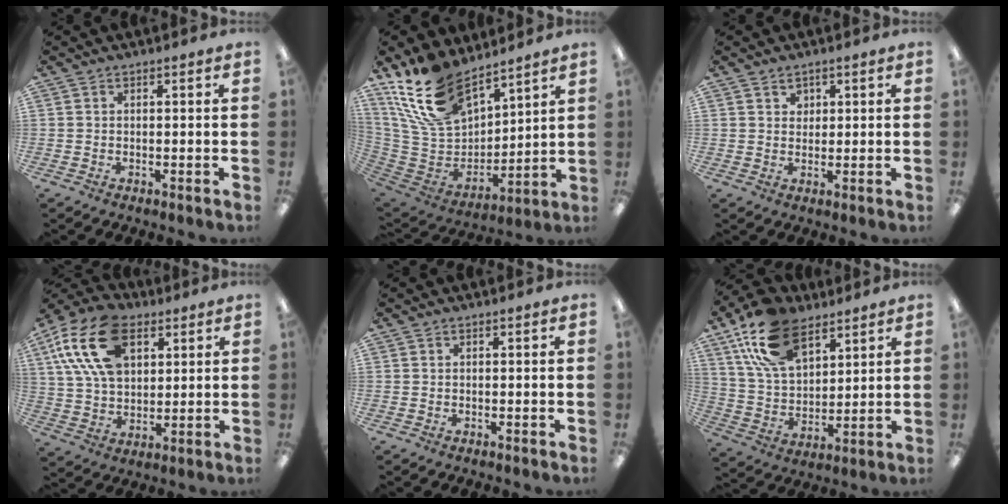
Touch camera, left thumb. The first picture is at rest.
{"total": 19.6, "force": [14.2, 9.5, 9.7], "torque": [-0.211, -0.072, 0.265]}
{"total": 2.2, "force": [1.4, 1.7, 0.4], "torque": [-0.002, -0.002, 0.024]}
{"total": 18.8, "force": [8.5, 11.7, 12.0], "torque": [-0.249, -0.012, 0.154]}
{"total": 0.0}
{"total": 18.0, "force": [10.6, 10.1, 10.4], "torque": [-0.222, -0.031, 0.197]}